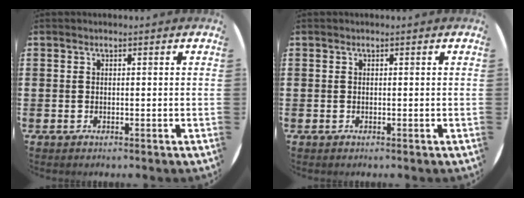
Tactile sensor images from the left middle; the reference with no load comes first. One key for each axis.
{"total": 0.0}